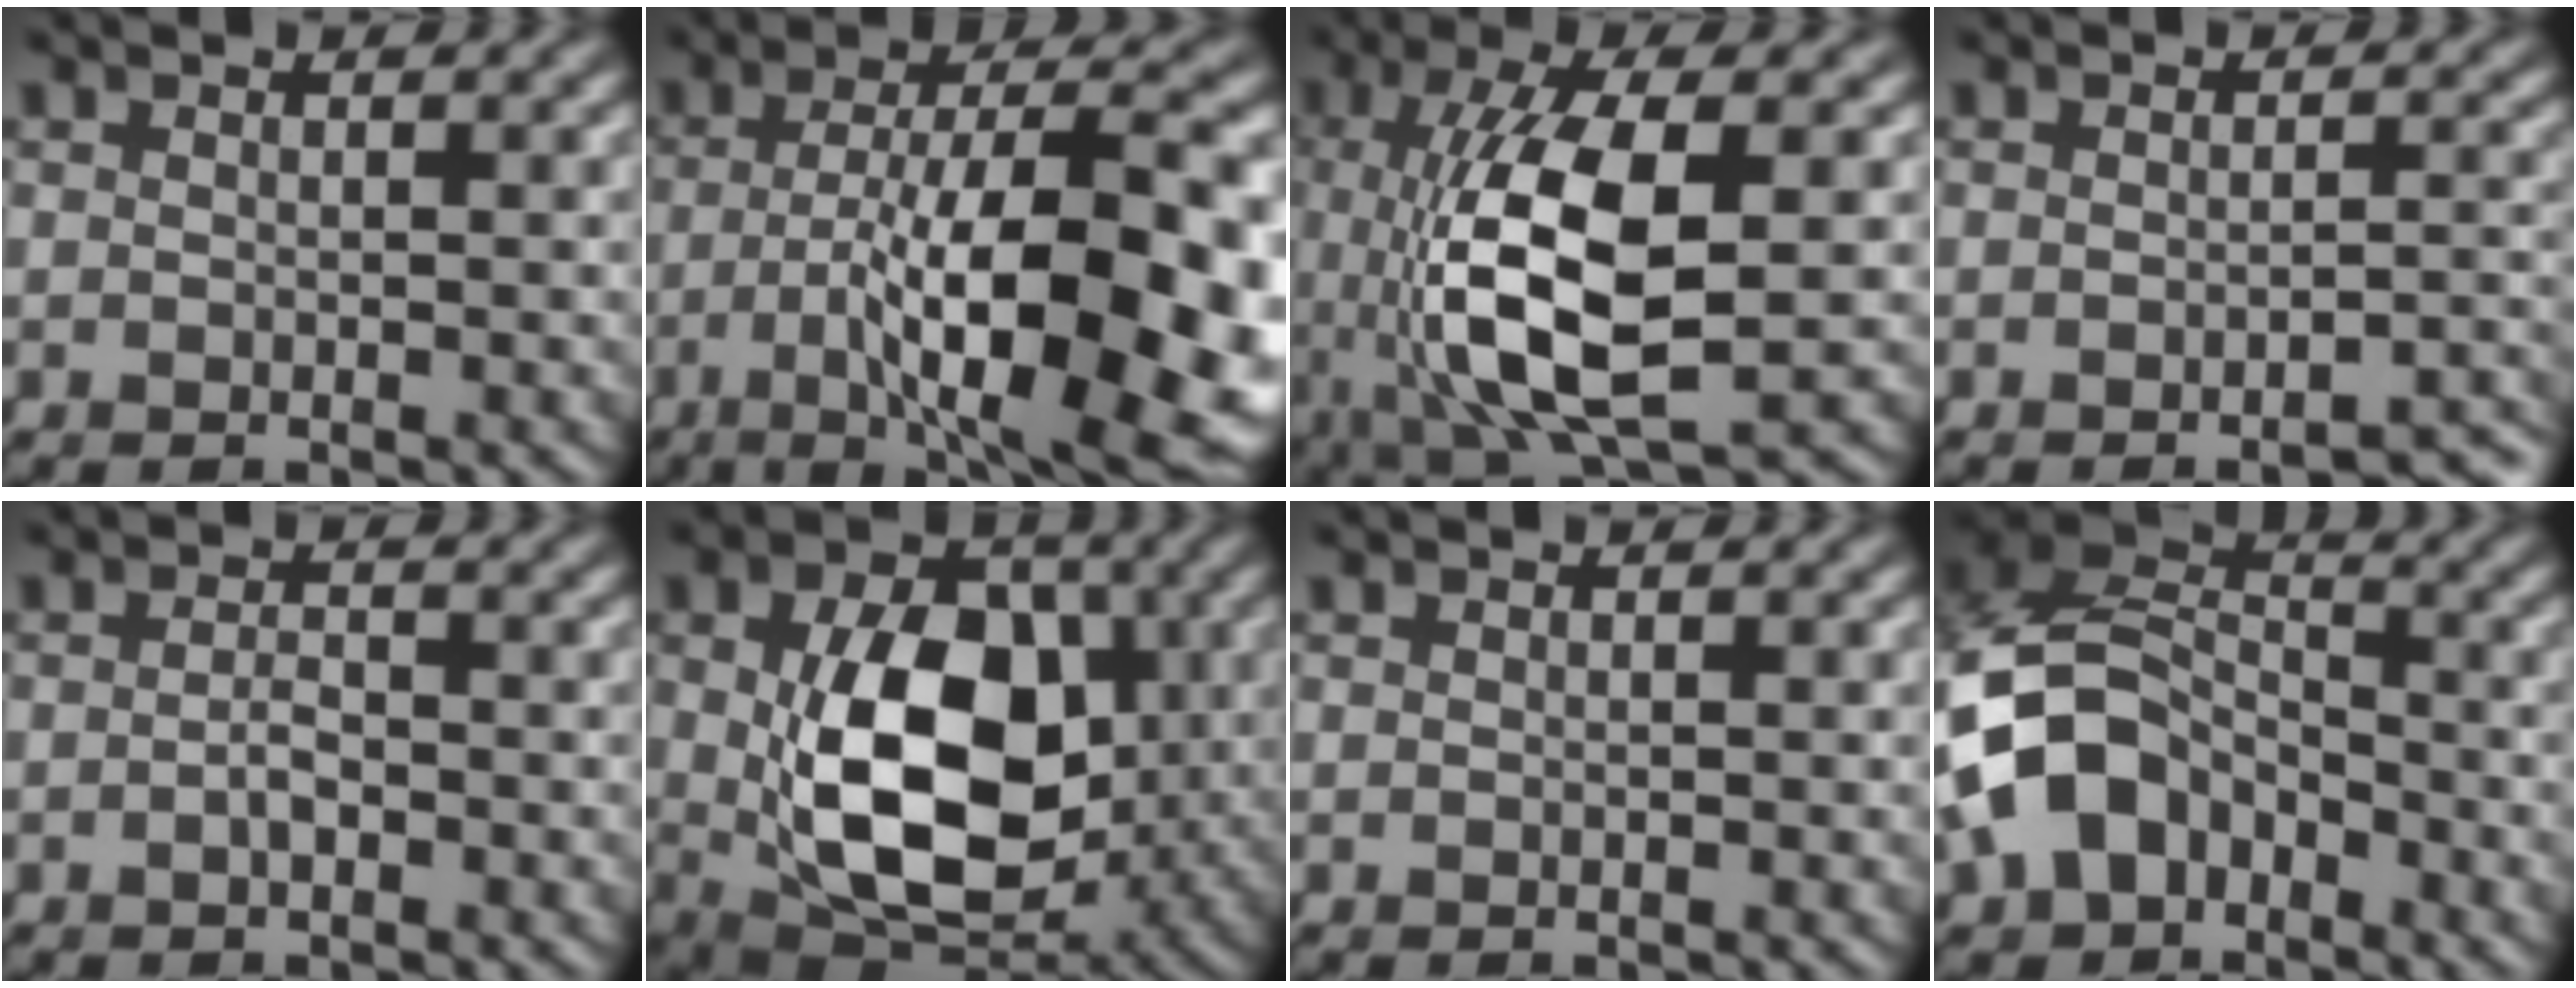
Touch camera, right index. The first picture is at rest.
{"total": 14.2, "force": [-2.9, 4.4, 13.2], "torque": [-0.184, 0.002, -0.048]}
{"total": 9.6, "force": [-0.6, 3.4, 8.9], "torque": [-0.179, -0.007, -0.009]}
{"total": 3.1, "force": [-2.4, 0.6, 1.9], "torque": [-0.015, 0.009, -0.035]}
{"total": 1.3, "force": [-0.5, 0.5, 1.1], "torque": [-0.023, 0.001, -0.011]}
{"total": 11.5, "force": [0.0, 7.7, 8.5], "torque": [-0.156, -0.023, 0.015]}
{"total": 0.0}
{"total": 8.8, "force": [-3.1, 6.3, 5.4], "torque": [-0.108, 0.009, -0.077]}